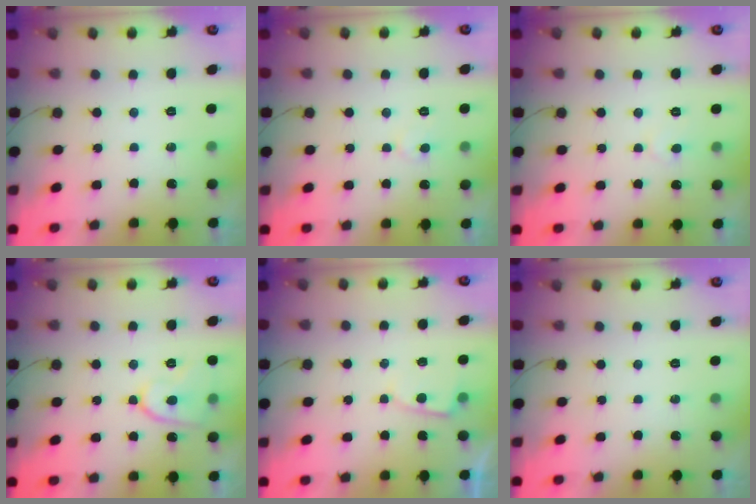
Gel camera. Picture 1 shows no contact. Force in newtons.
{"total": 4.6, "press": 4.6, "slide": 0.4}
{"total": 3.1, "press": 3.1, "slide": 0.2}
{"total": 10.8, "press": 10.7, "slide": 1.4}
{"total": 2.6, "press": 2.6, "slide": 0.2}
{"total": 0.0}